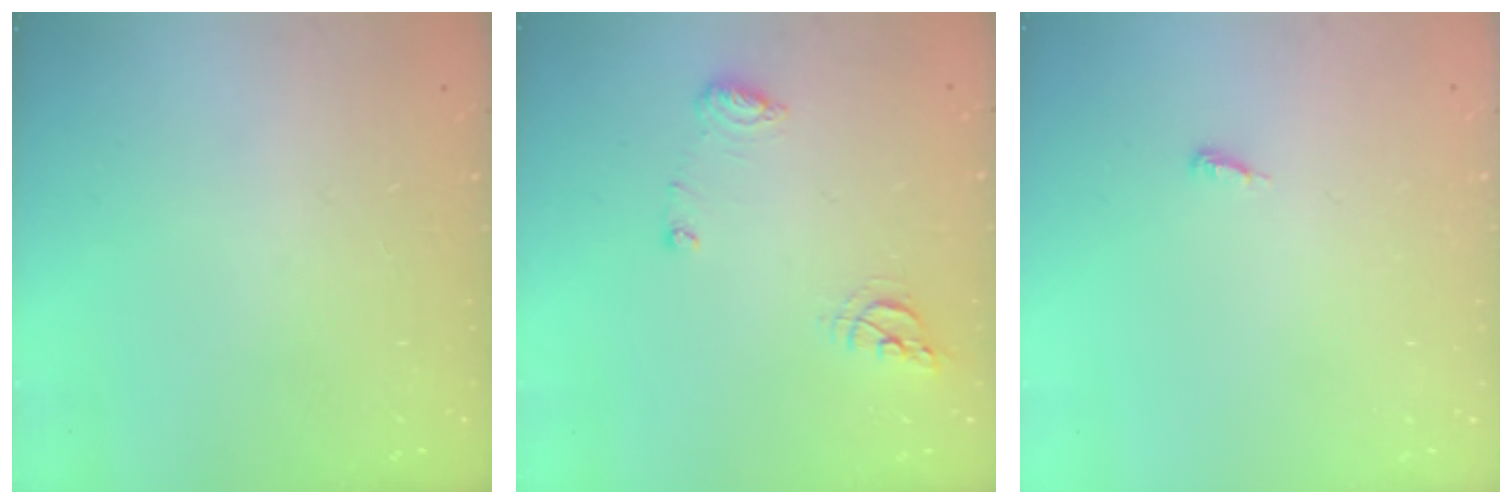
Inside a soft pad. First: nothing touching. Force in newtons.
{"total": 8.1, "press": 8.1, "slide": 0.4}
{"total": 3.5, "press": 3.5, "slide": 0.3}